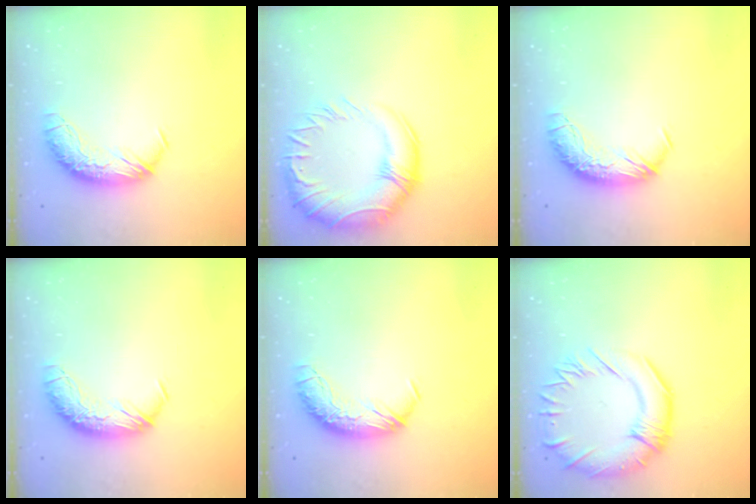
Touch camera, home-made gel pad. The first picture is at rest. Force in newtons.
{"total": 10.3, "press": 9.2, "slide": 4.7}
{"total": 0.0}
{"total": 0.0}
{"total": 0.0}
{"total": 7.6, "press": 7.3, "slide": 1.9}